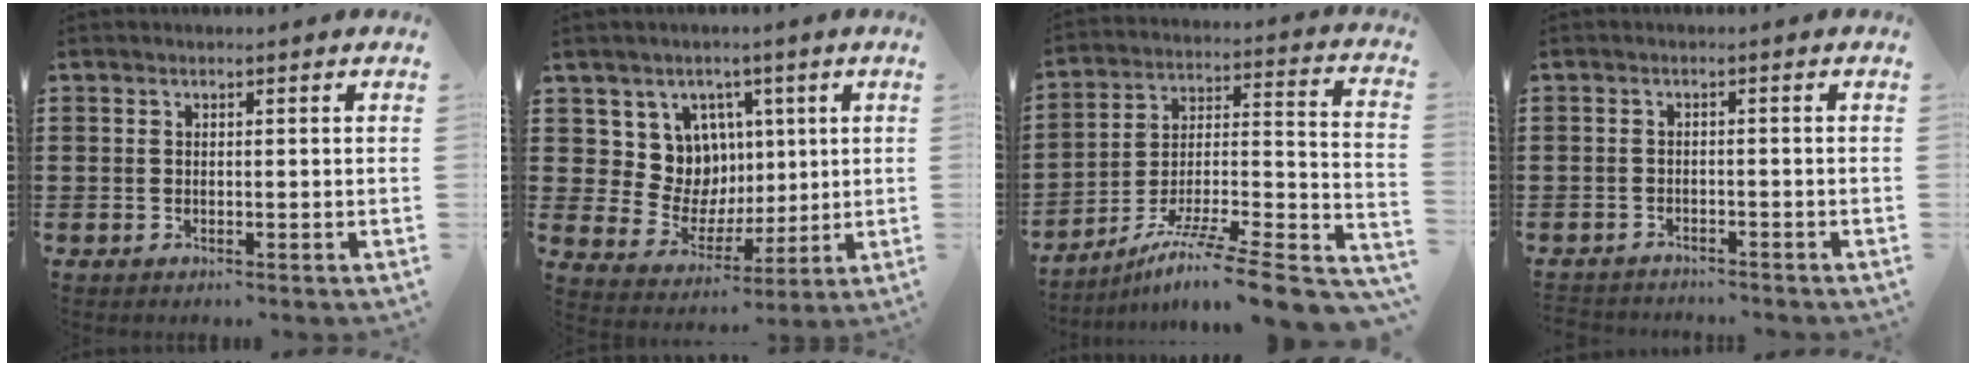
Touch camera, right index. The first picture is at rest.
{"total": 9.1, "force": [2.8, 8.5, 1.8], "torque": [-0.062, -0.026, 0.058]}
{"total": 9.6, "force": [-7.1, -0.1, 6.4], "torque": [-0.097, -0.005, -0.139]}
{"total": 1.7, "force": [-1.6, 0.3, -0.1], "torque": [-0.003, 0.002, -0.037]}